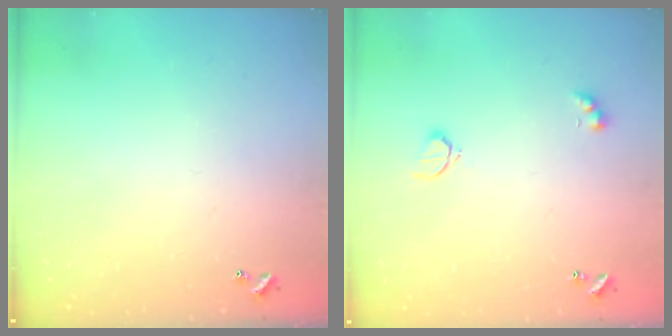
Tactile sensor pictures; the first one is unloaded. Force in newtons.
{"total": 2.6, "press": 2.6, "slide": 0.5}